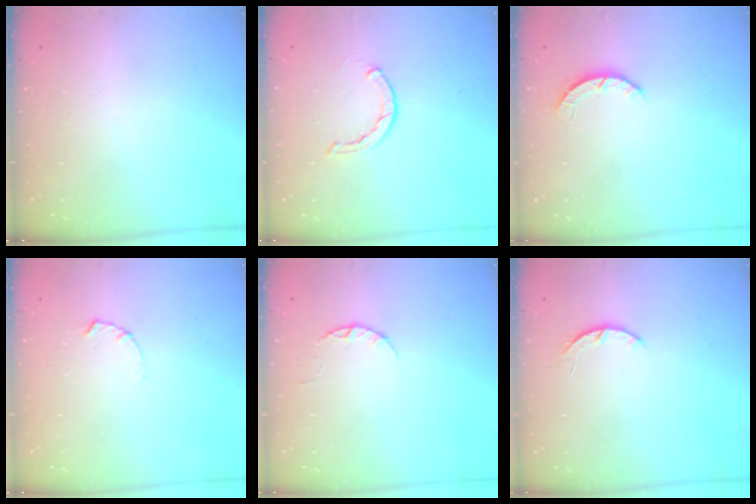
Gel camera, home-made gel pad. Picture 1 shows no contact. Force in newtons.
{"total": 1.6, "press": 1.5, "slide": 0.4}
{"total": 2.8, "press": 2.8, "slide": 0.4}
{"total": 1.7, "press": 1.6, "slide": 0.3}
{"total": 2.4, "press": 2.3, "slide": 0.4}
{"total": 2.9, "press": 2.8, "slide": 0.5}